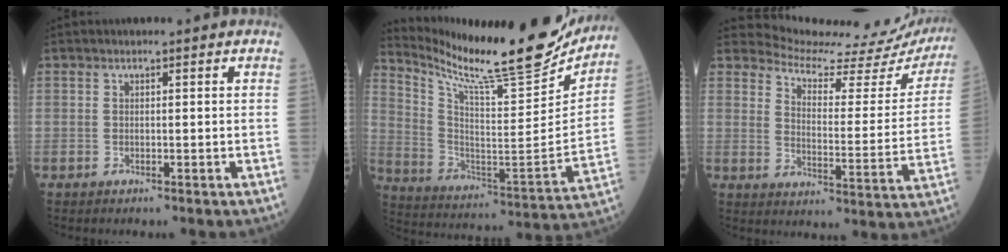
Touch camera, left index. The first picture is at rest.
{"total": 24.1, "force": [21.0, 2.2, 11.5], "torque": [-0.209, -0.066, 0.319]}
{"total": 18.5, "force": [18.3, 1.8, 2.2], "torque": [-0.031, -0.093, 0.212]}